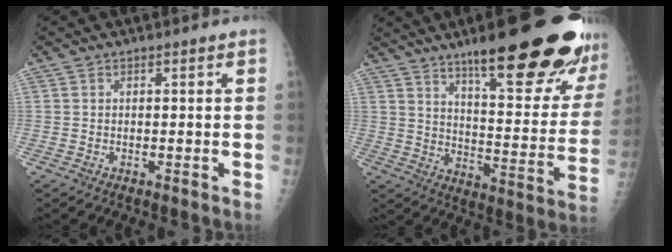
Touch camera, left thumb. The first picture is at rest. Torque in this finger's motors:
{"motor_torque": [3.73, 1.28, 1.61, -1.16, 0.14]}